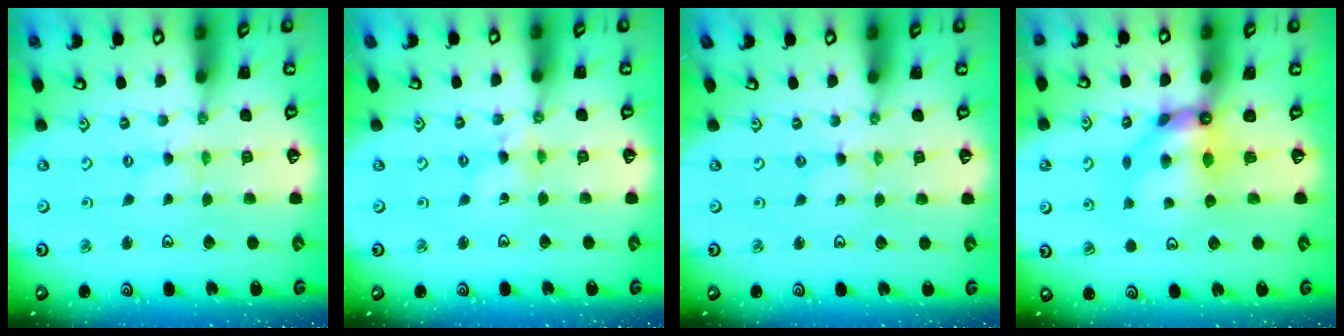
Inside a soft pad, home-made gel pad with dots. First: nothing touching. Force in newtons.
{"total": 2.9, "press": 2.8, "slide": 0.2}
{"total": 0.6, "press": 0.6, "slide": 0.1}
{"total": 8.4, "press": 8.3, "slide": 0.7}